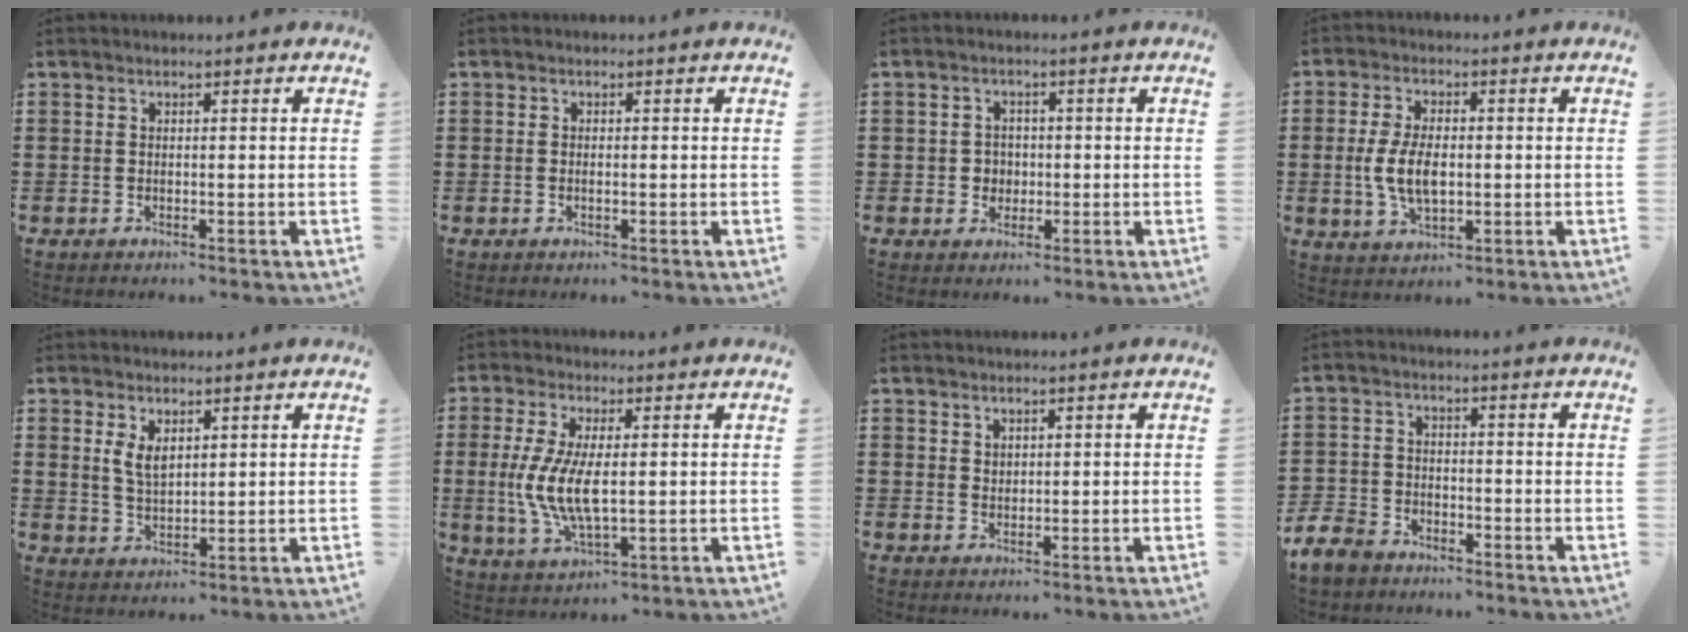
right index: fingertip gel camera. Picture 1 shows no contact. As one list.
[{"total": 0.6, "force": [-0.2, 0.1, 0.5], "torque": [-0.011, -0.005, -0.002]}, {"total": 2.5, "force": [-0.3, 2.4, 0.6], "torque": [-0.022, 0.007, -0.010]}, {"total": 6.6, "force": [-0.5, 3.4, 5.7], "torque": [-0.126, 0.000, -0.012]}, {"total": 3.4, "force": [1.7, 1.7, 2.4], "torque": [-0.045, -0.001, 0.030]}, {"total": 8.2, "force": [-0.1, 3.1, 7.6], "torque": [-0.173, -0.008, -0.007]}, {"total": 1.3, "force": [1.1, 0.7, 0.2], "torque": [-0.004, 0.000, 0.022]}, {"total": 4.5, "force": [-4.0, 1.8, 1.2], "torque": [-0.053, -0.003, -0.088]}]